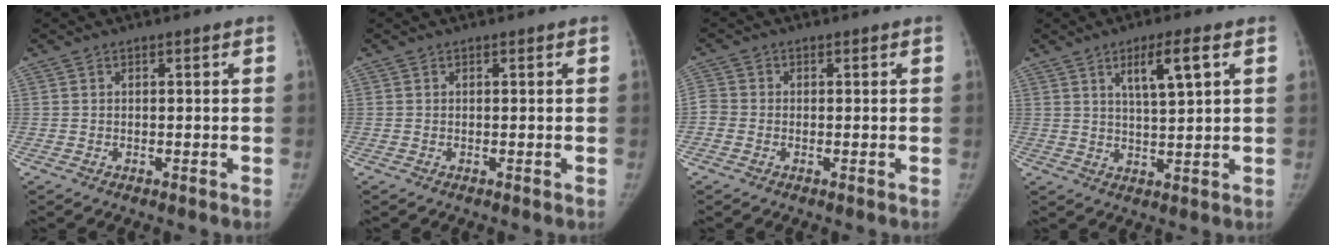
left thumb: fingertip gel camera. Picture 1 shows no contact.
{"total": 0.0}
{"total": 2.7, "force": [-0.6, 2.3, 1.3], "torque": [-0.025, 0.002, -0.020]}
{"total": 6.9, "force": [3.1, 1.3, 6.0], "torque": [-0.103, -0.015, 0.056]}